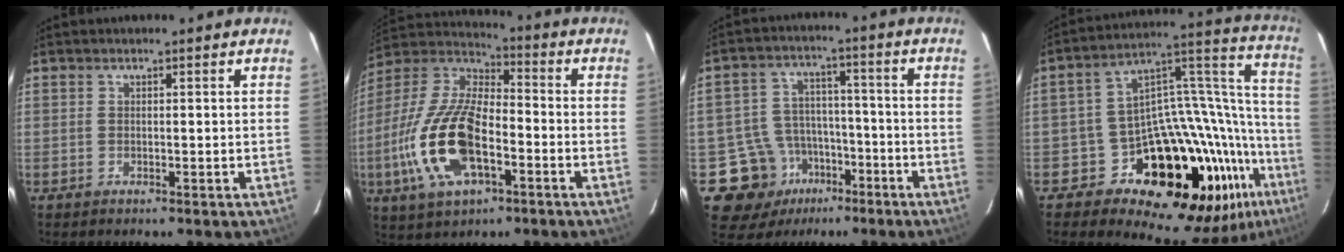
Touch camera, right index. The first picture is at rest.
{"total": 19.3, "force": [-6.0, 8.7, 16.1], "torque": [-0.352, -0.010, -0.115]}
{"total": 11.1, "force": [-6.1, 8.9, 2.8], "torque": [-0.074, 0.030, -0.081]}
{"total": 24.9, "force": [-14.8, 12.8, 15.5], "torque": [-0.193, 0.035, -0.237]}